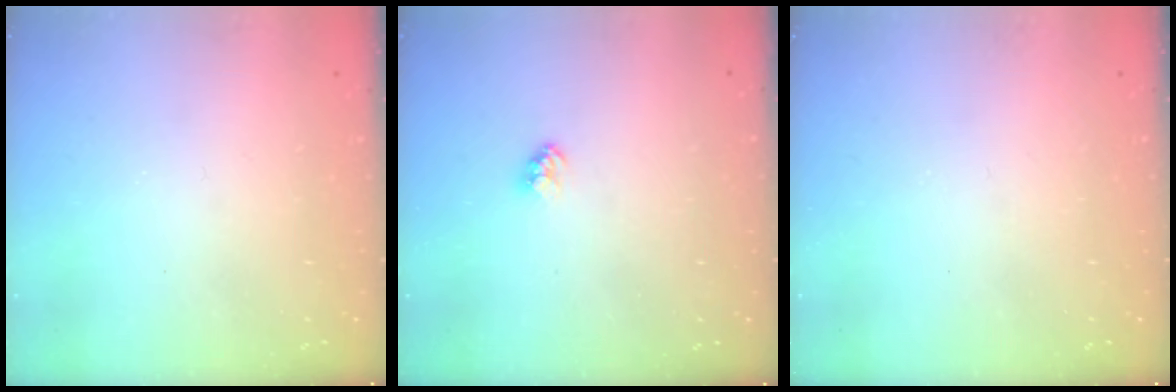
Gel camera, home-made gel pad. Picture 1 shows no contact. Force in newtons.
{"total": 2.4, "press": 2.4, "slide": 0.1}
{"total": 0.0}